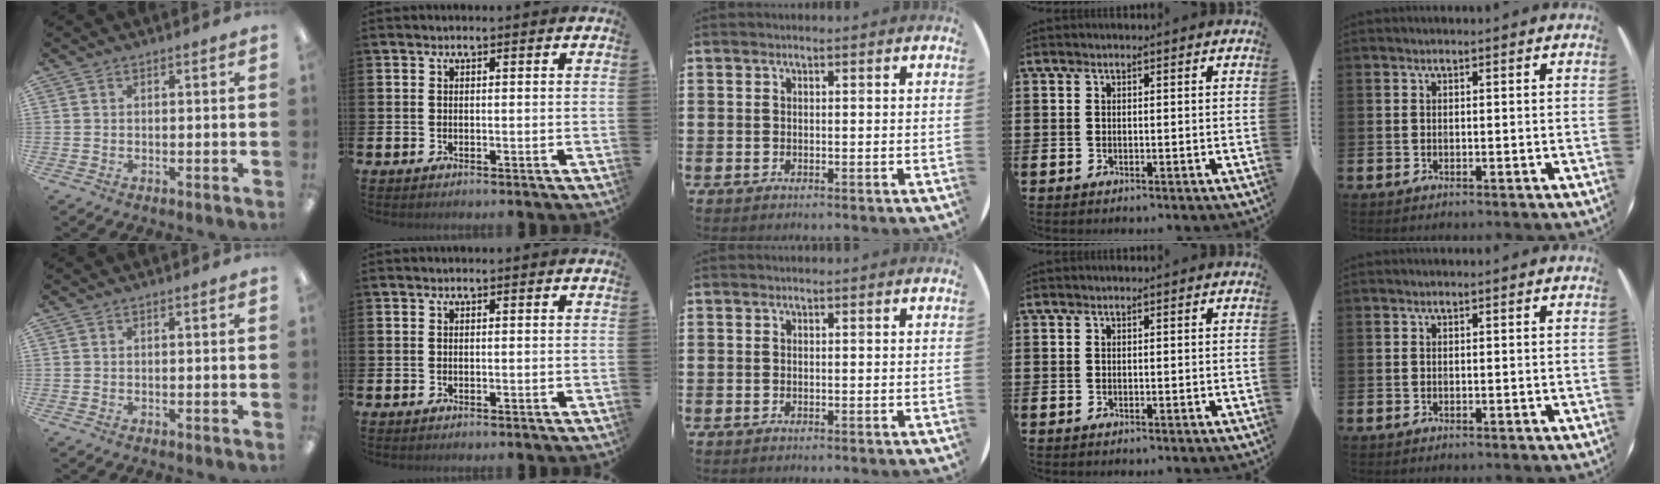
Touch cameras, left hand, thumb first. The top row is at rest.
{}